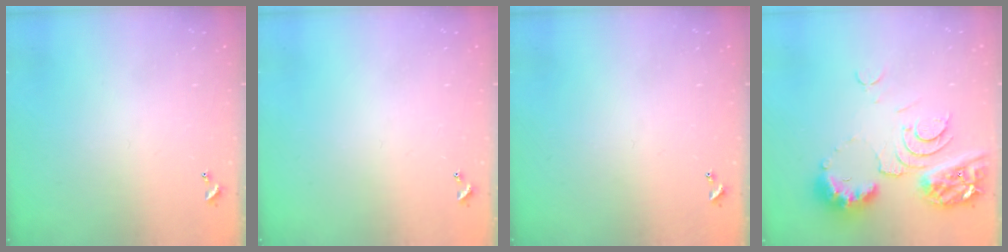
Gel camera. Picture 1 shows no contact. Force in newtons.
{"total": 0.0}
{"total": 0.0}
{"total": 11.1, "press": 11.0, "slide": 1.3}